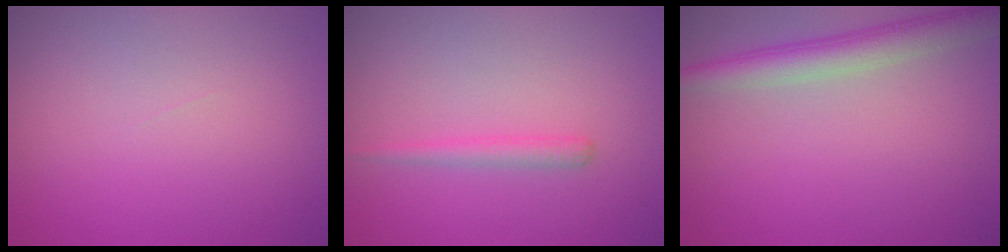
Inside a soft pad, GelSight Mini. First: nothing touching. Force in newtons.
{"total": 1.3, "press": 1.3, "slide": 0.0}
{"total": 3.7, "press": 3.7, "slide": 0.2}